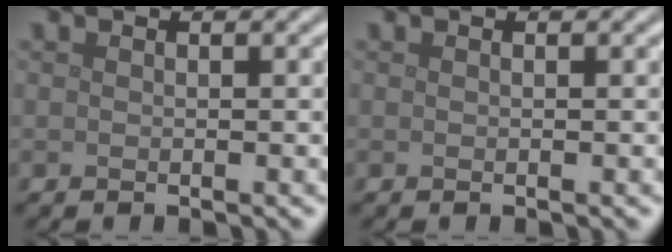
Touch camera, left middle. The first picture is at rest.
{"total": 0.0}